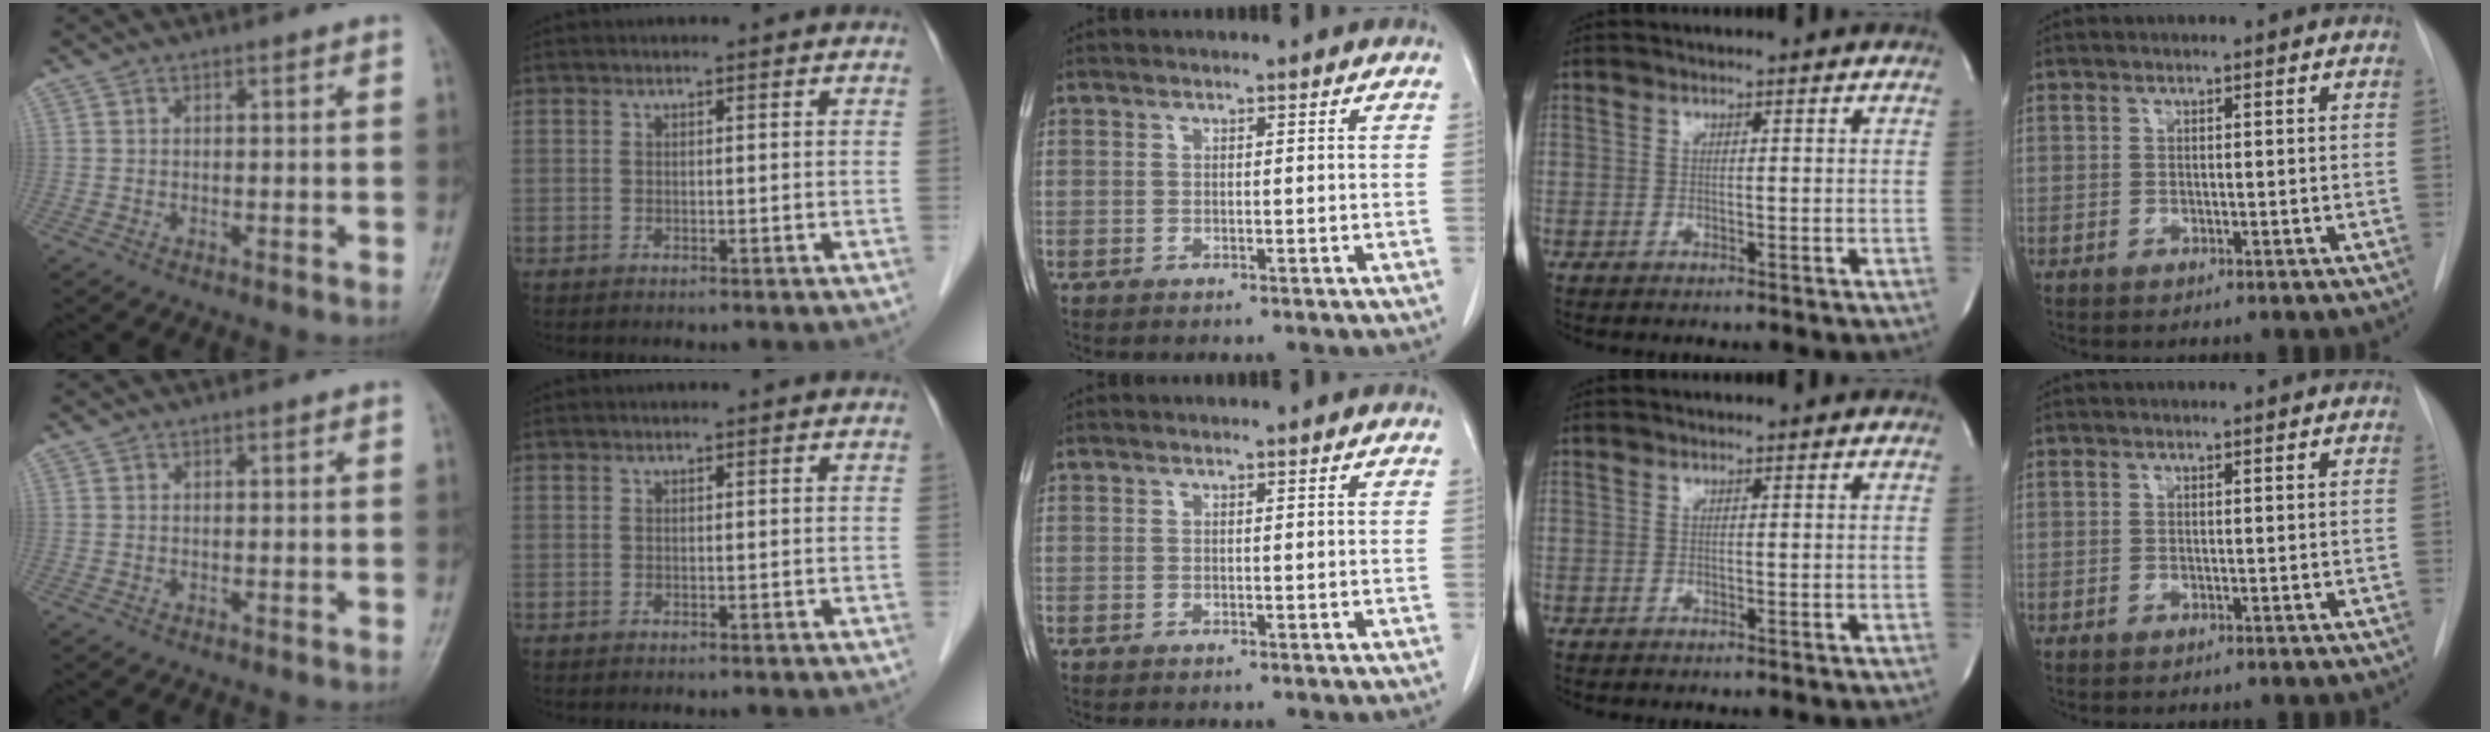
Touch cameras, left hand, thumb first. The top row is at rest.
{}